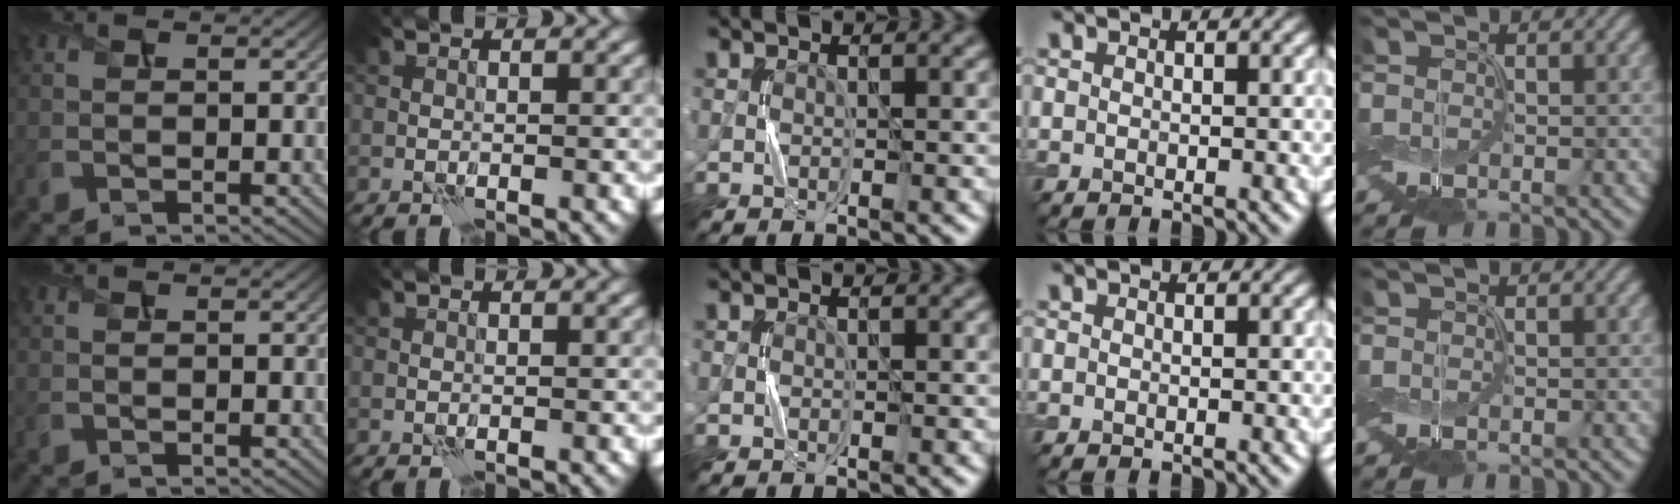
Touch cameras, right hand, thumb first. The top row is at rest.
{}